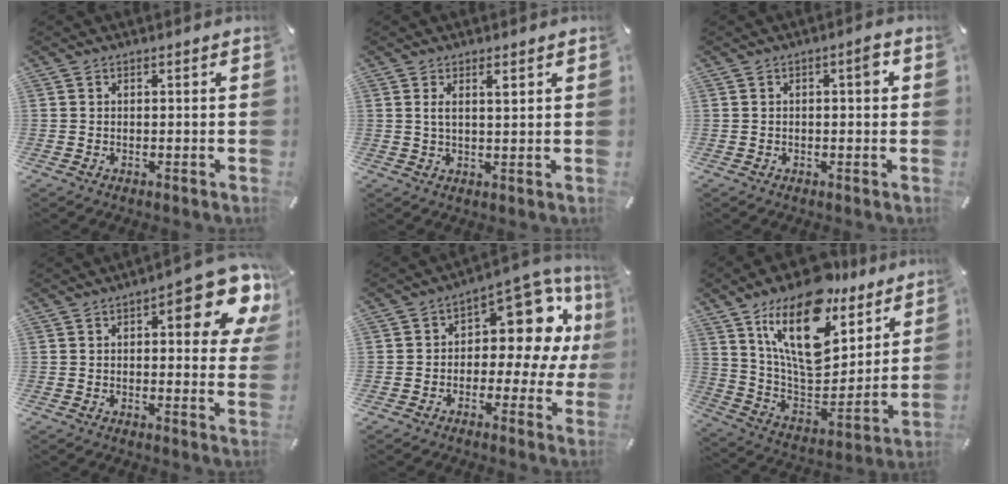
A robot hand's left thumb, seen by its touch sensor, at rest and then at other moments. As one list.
[{"total": 3.1, "force": [1.5, 0.5, 2.6], "torque": [-0.048, -0.002, 0.022]}, {"total": 3.6, "force": [0.6, 1.2, 3.4], "torque": [-0.042, 0.003, 0.000]}, {"total": 15.0, "force": [6.7, 5.5, 12.3], "torque": [-0.145, -0.045, 0.104]}, {"total": 13.8, "force": [4.2, 8.1, 10.4], "torque": [-0.135, -0.035, 0.067]}, {"total": 22.6, "force": [14.0, 10.9, 14.0], "torque": [-0.263, -0.095, 0.243]}]